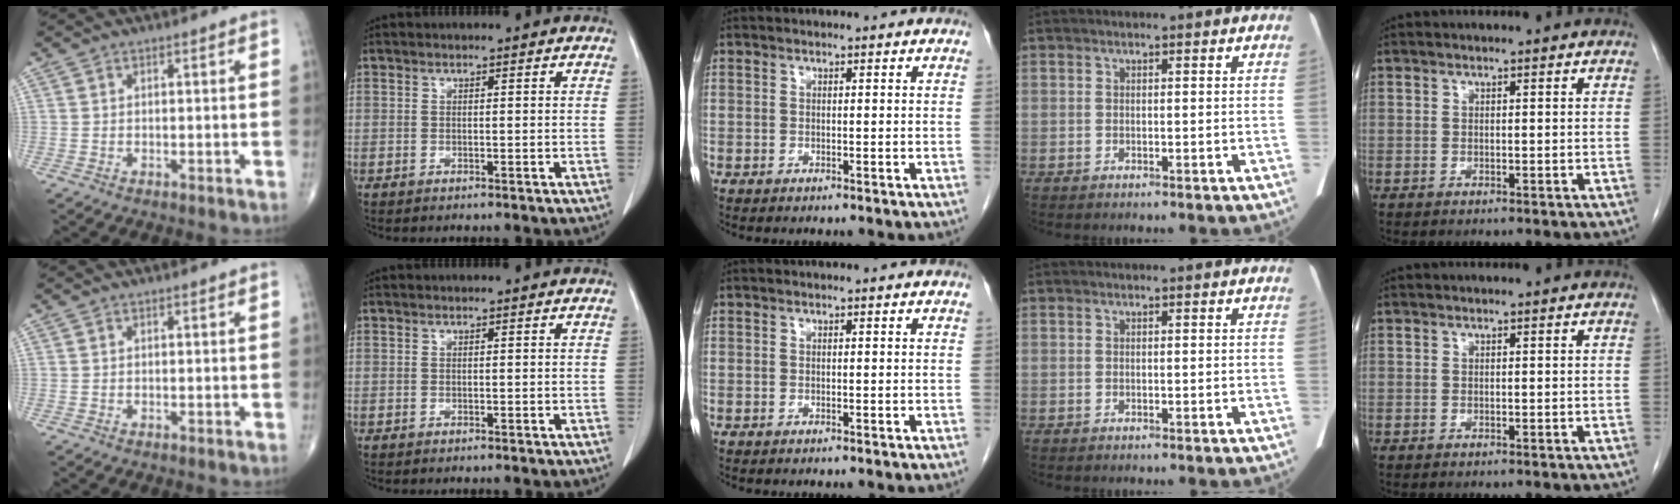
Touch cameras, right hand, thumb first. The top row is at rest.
{}